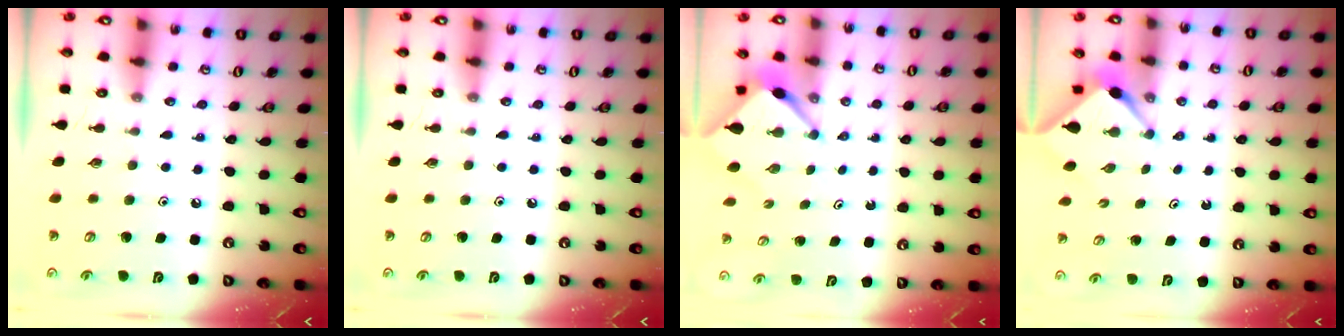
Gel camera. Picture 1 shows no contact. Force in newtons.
{"total": 0.0}
{"total": 3.5, "press": 3.5, "slide": 0.1}
{"total": 3.2, "press": 3.2, "slide": 0.3}